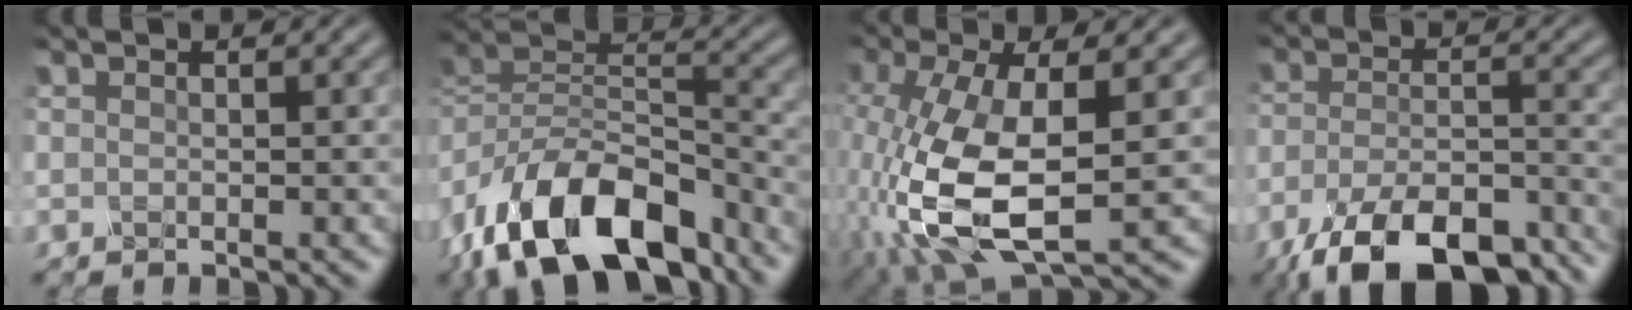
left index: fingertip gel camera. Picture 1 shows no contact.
{"total": 15.0, "force": [-10.1, 7.1, 8.4], "torque": [-0.162, 0.015, -0.196]}
{"total": 11.1, "force": [-3.0, 4.7, 9.5], "torque": [-0.222, -0.016, -0.059]}
{"total": 12.5, "force": [-9.1, 4.1, 7.5], "torque": [-0.136, -0.018, -0.155]}